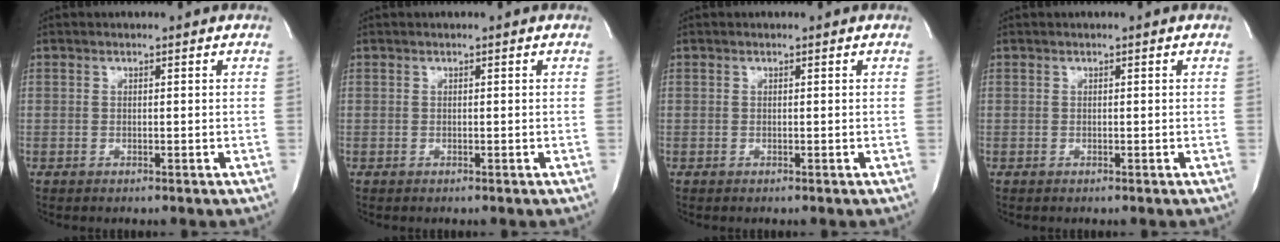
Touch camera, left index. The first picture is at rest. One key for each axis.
{"total": 0.0}
{"total": 0.0}
{"total": 0.0}